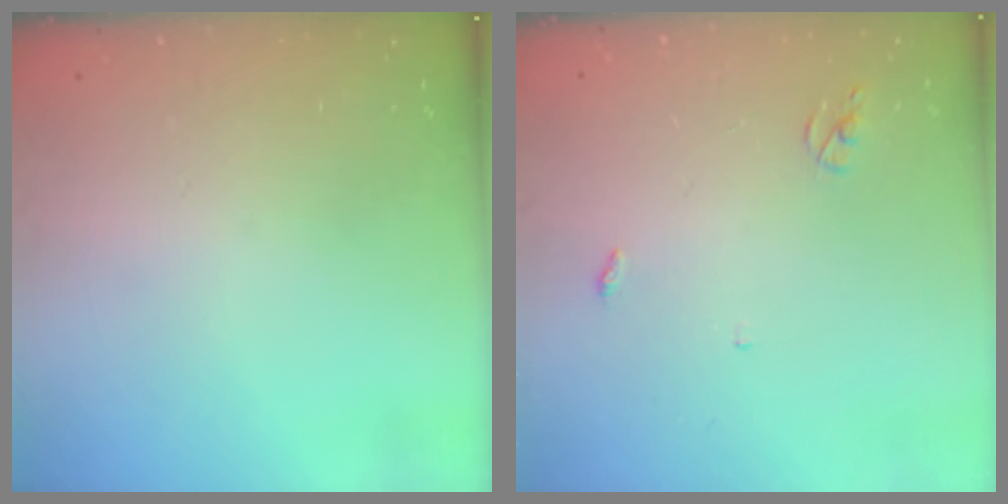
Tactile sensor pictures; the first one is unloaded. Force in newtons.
{"total": 2.6, "press": 2.6, "slide": 0.2}